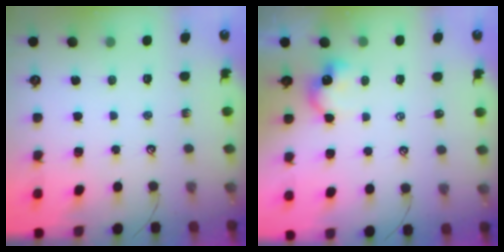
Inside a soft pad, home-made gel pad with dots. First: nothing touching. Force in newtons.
{"total": 1.8, "press": 1.7, "slide": 0.5}